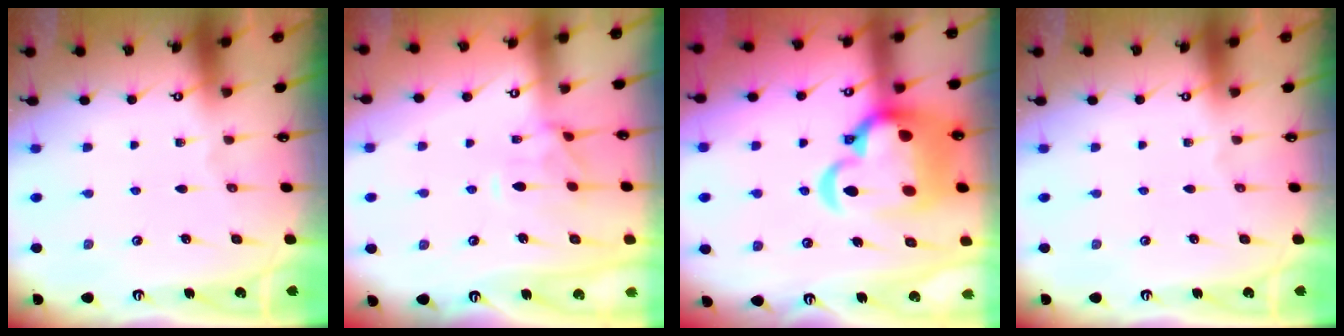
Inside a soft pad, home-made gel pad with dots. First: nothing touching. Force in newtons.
{"total": 2.5, "press": 2.3, "slide": 1.1}
{"total": 16.6, "press": 16.4, "slide": 2.5}
{"total": 0.0}